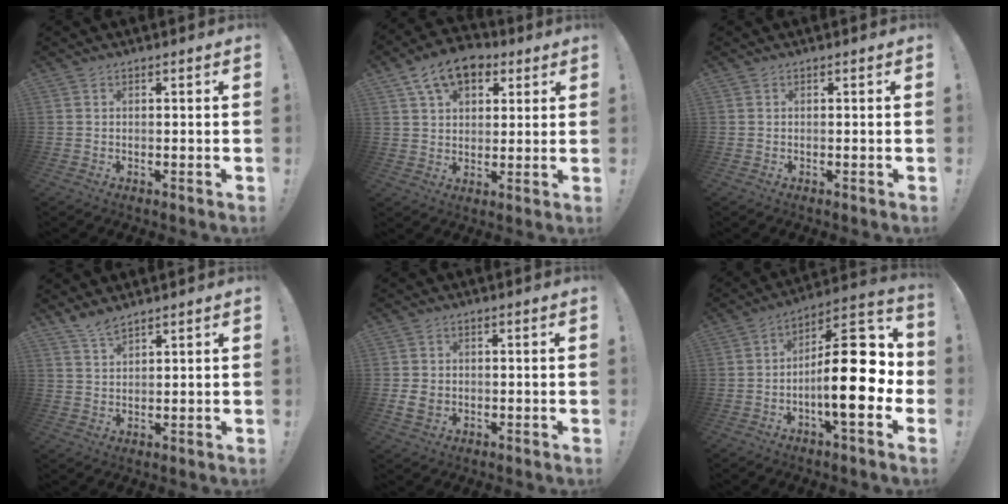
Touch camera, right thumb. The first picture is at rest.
{"total": 12.0, "force": [6.1, 7.9, 6.7], "torque": [-0.102, -0.020, 0.117]}
{"total": 0.0}
{"total": 4.2, "force": [3.7, 0.9, 1.7], "torque": [-0.023, -0.028, 0.066]}
{"total": 4.1, "force": [-0.4, 3.2, 2.4], "torque": [-0.030, 0.000, -0.007]}
{"total": 22.6, "force": [-2.2, 7.6, 21.2], "torque": [-0.326, 0.012, -0.032]}